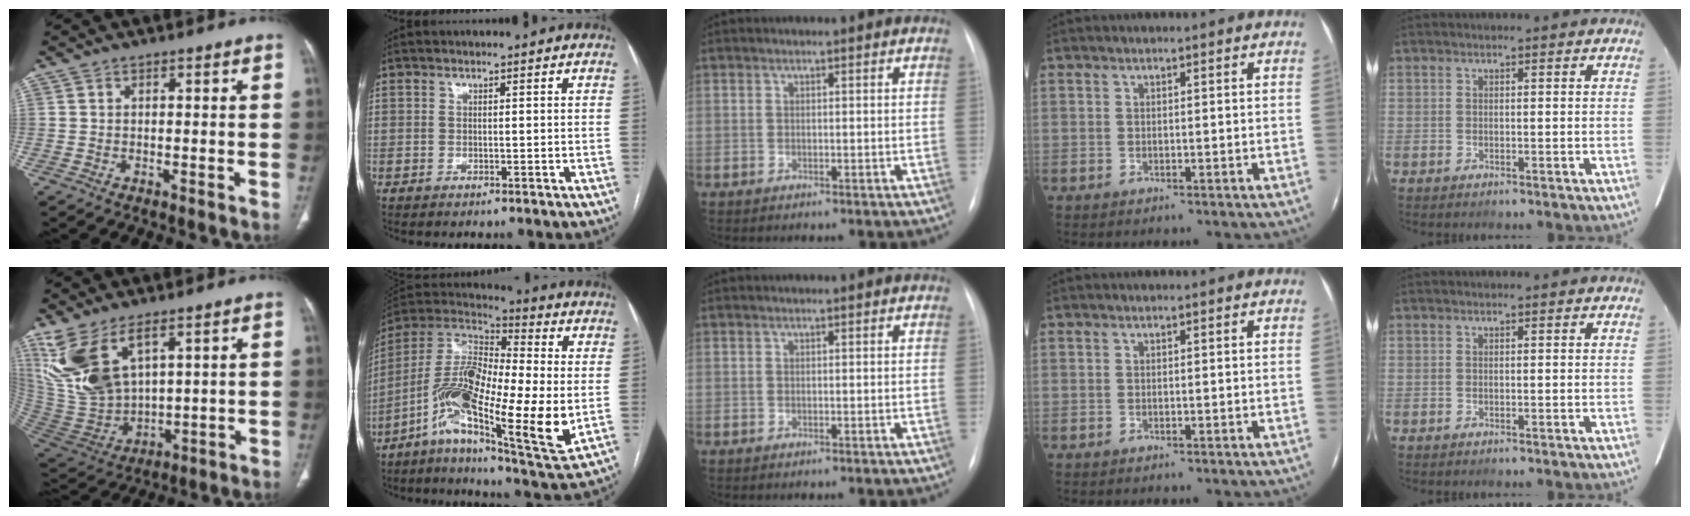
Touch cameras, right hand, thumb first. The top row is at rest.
{"thumb": {"total": 15.8, "force": [7.8, 7.8, 11.2], "torque": [-0.230, -0.031, 0.183]}, "index": {"total": 20.8, "force": [-3.7, 4.5, 20.0], "torque": [-0.391, -0.003, -0.071]}}